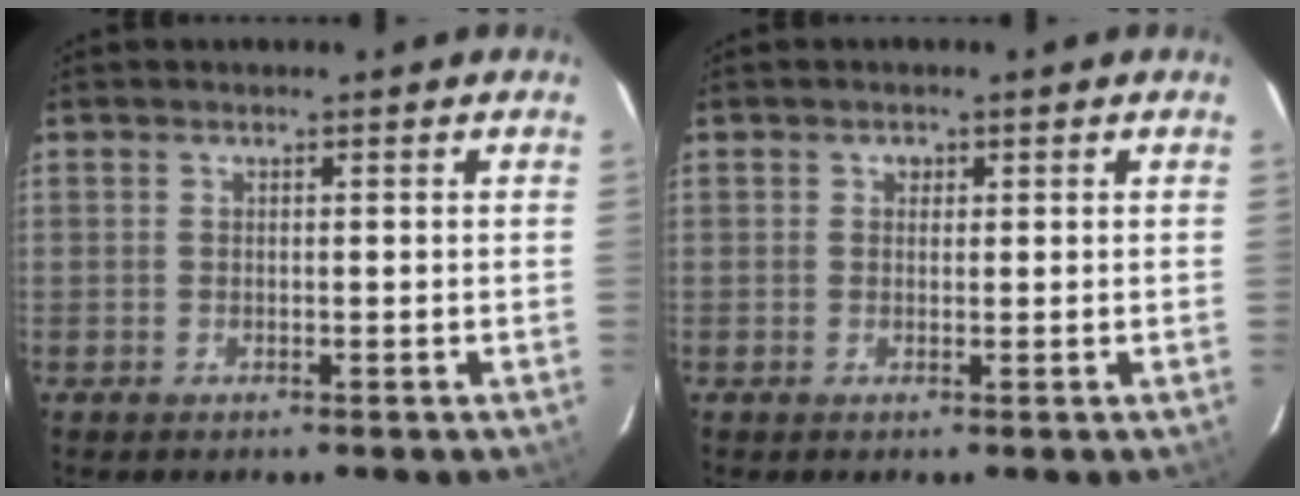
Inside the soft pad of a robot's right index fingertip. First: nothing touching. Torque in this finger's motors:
{"motor_torque": [0.01, 0.01, 0.00, 0.01]}